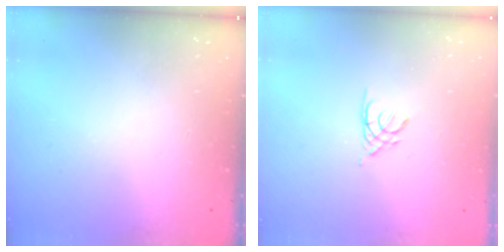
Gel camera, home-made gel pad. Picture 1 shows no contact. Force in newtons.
{"total": 2.1, "press": 2.0, "slide": 0.4}